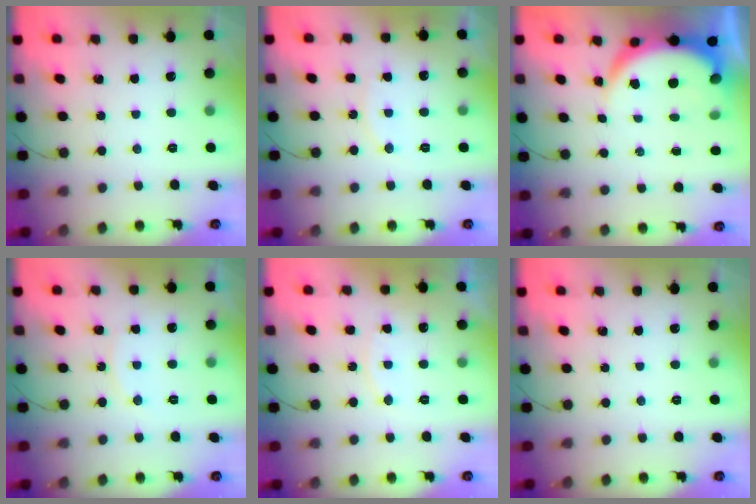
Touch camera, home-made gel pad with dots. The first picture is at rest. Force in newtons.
{"total": 5.6, "press": 5.6, "slide": 0.2}
{"total": 6.4, "press": 6.3, "slide": 0.8}
{"total": 6.0, "press": 5.9, "slide": 0.7}
{"total": 7.4, "press": 7.4, "slide": 0.5}
{"total": 0.0}